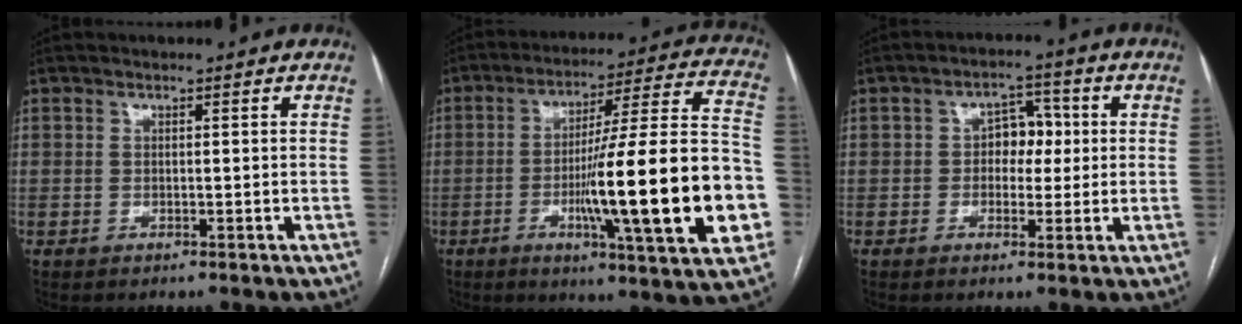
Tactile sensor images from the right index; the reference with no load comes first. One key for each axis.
{"total": 25.1, "fx": -5.7, "fy": 1.1, "fz": 24.4, "tx": -0.315, "ty": 0.000, "tz": -0.089}
{"total": 5.0, "fx": 0.3, "fy": 3.4, "fz": 3.7, "tx": -0.052, "ty": 0.021, "tz": 0.003}